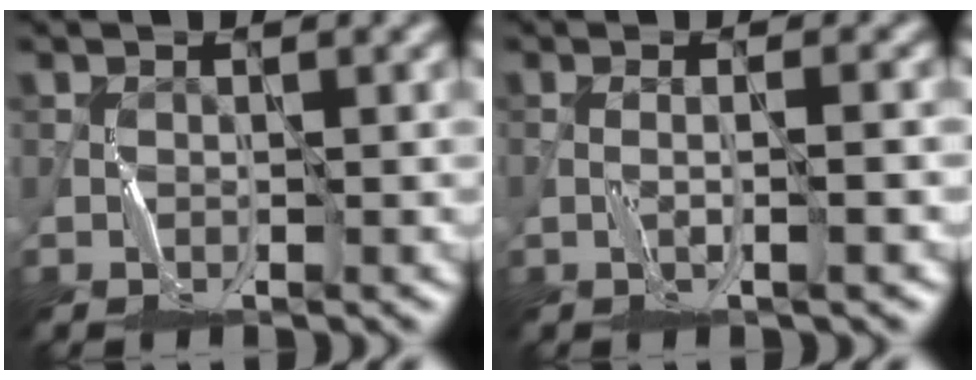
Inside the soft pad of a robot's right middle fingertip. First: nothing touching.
{"total": 1.4, "force": [-0.3, -0.2, 1.3], "torque": [-0.009, 0.006, -0.010]}